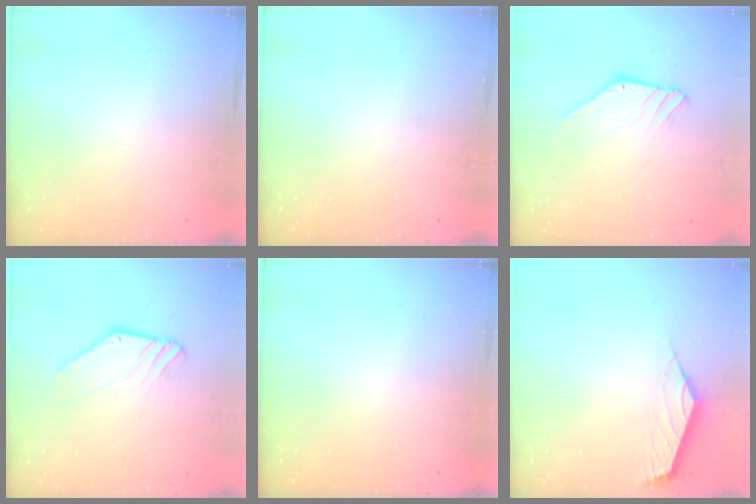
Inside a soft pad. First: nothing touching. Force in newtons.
{"total": 0.0}
{"total": 1.5, "press": 1.5, "slide": 0.0}
{"total": 0.0}
{"total": 0.0}
{"total": 2.3, "press": 2.2, "slide": 0.4}